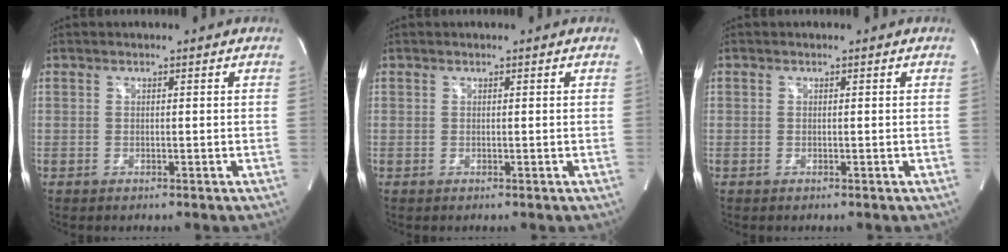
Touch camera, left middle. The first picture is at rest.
{"total": 0.0}
{"total": 0.5, "force": [-0.2, -0.2, -0.5], "torque": [0.011, -0.004, -0.005]}